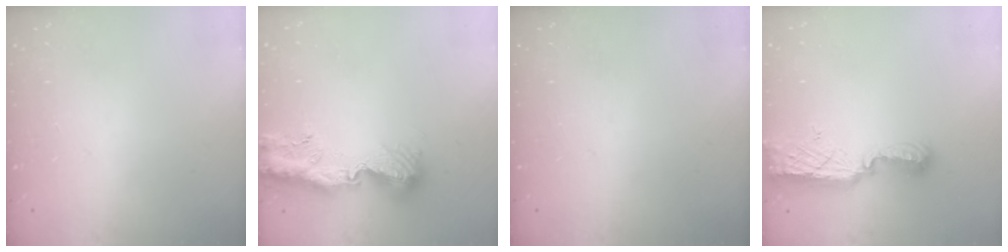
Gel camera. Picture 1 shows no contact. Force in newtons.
{"total": 12.2, "press": 12.1, "slide": 0.8}
{"total": 0.0}
{"total": 11.5, "press": 10.3, "slide": 5.0}